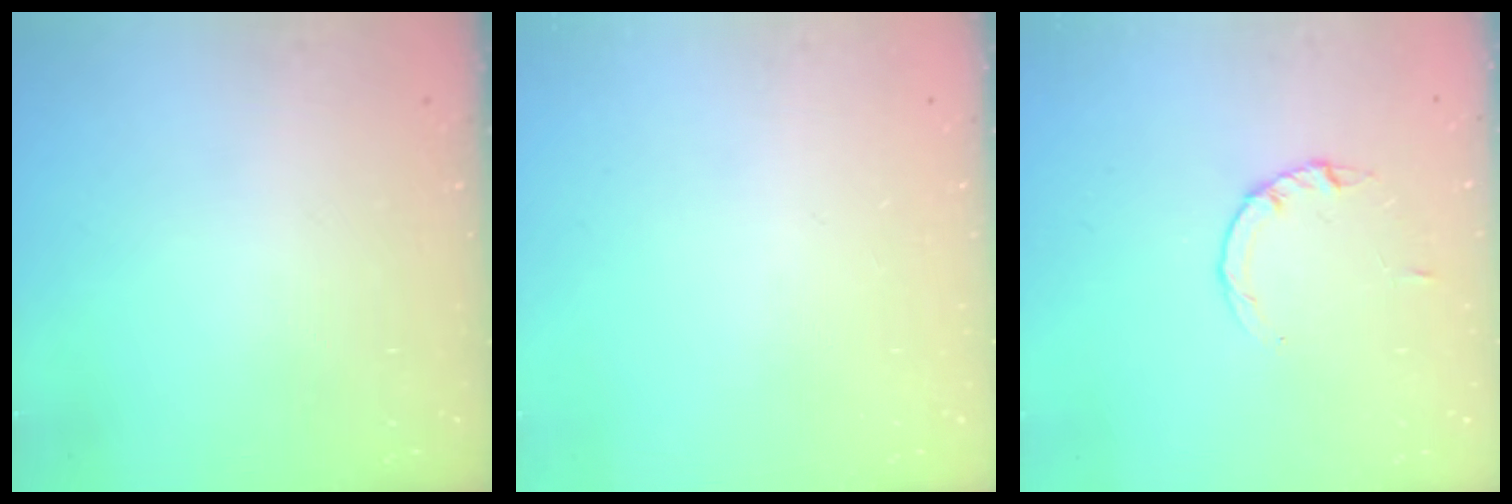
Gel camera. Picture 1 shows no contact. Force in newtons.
{"total": 0.0}
{"total": 2.8, "press": 2.8, "slide": 0.4}